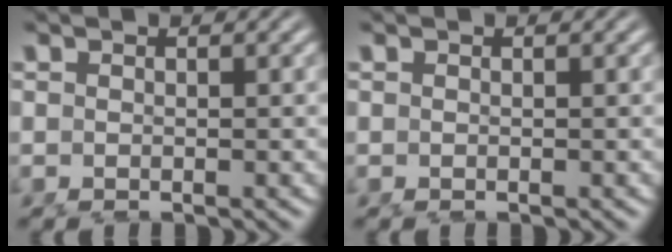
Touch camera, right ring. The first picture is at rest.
{"total": 0.0}